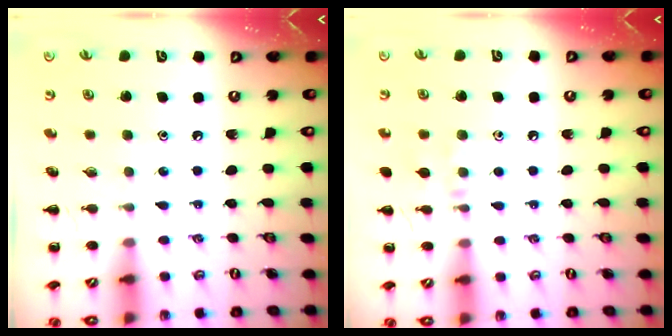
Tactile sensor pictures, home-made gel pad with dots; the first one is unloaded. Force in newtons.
{"total": 7.3, "press": 7.2, "slide": 1.4}